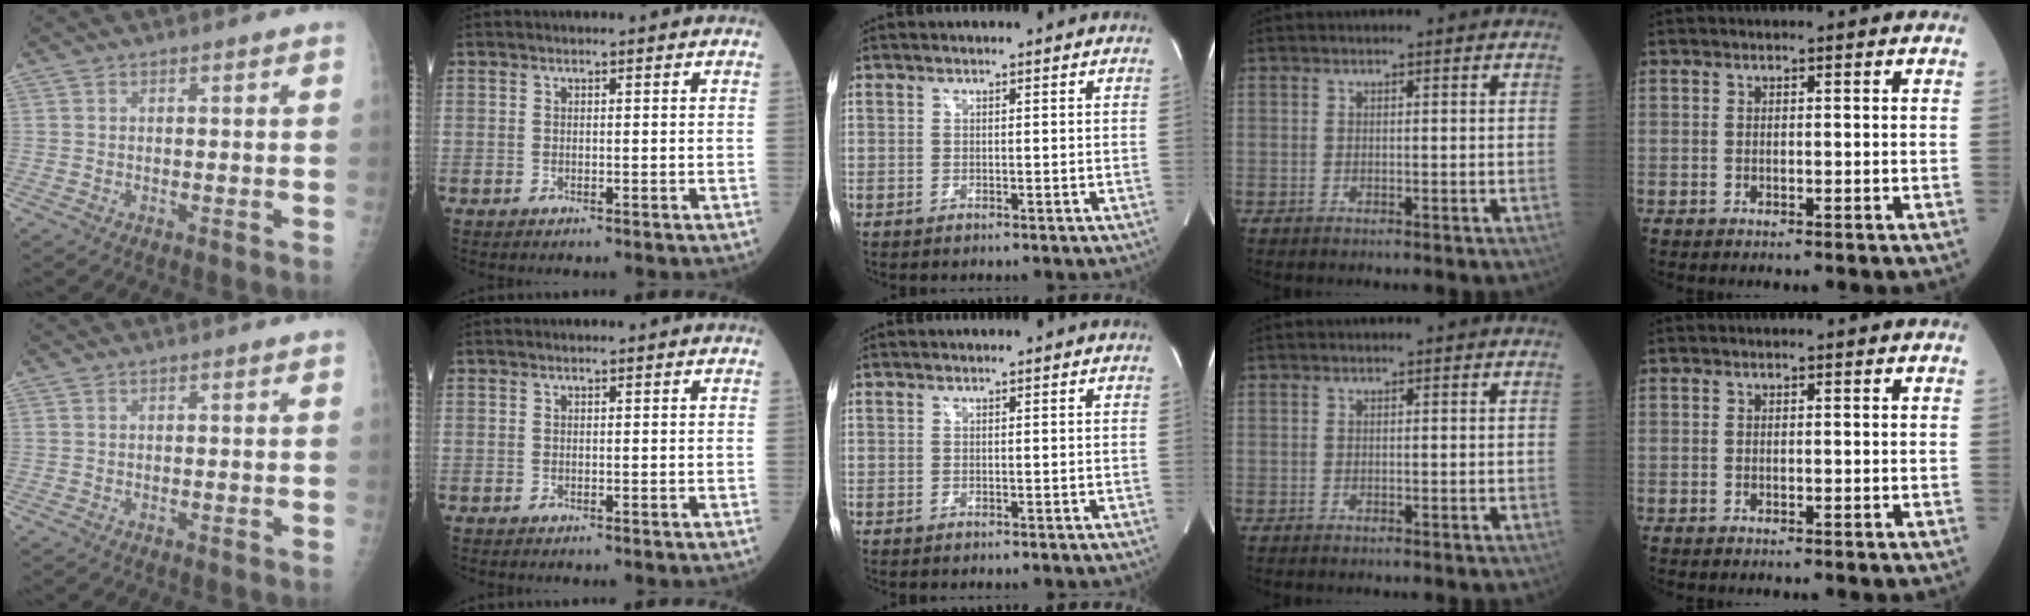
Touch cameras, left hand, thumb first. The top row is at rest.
{}